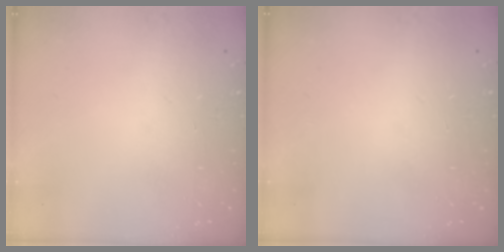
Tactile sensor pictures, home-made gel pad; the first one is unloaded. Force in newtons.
{"total": 0.0}